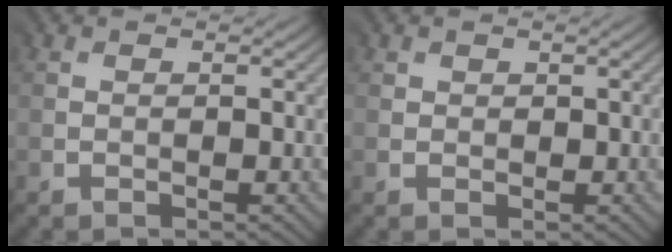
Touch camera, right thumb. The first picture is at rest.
{"total": 0.7, "force": [0.5, 0.5, -0.1], "torque": [0.003, 0.000, 0.009]}